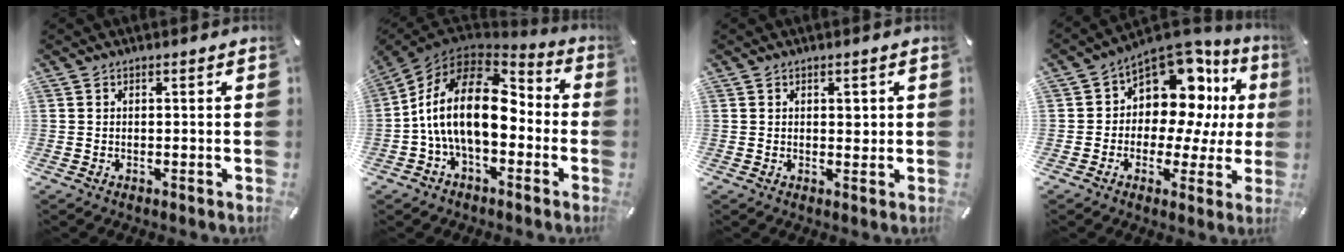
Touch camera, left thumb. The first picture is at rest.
{"total": 20.1, "force": [-0.7, 11.8, 16.2], "torque": [-0.328, 0.015, -0.014]}
{"total": 2.0, "force": [0.6, 1.4, 1.3], "torque": [-0.011, -0.001, 0.005]}
{"total": 13.1, "force": [5.6, 9.0, 7.6], "torque": [-0.113, -0.066, 0.097]}